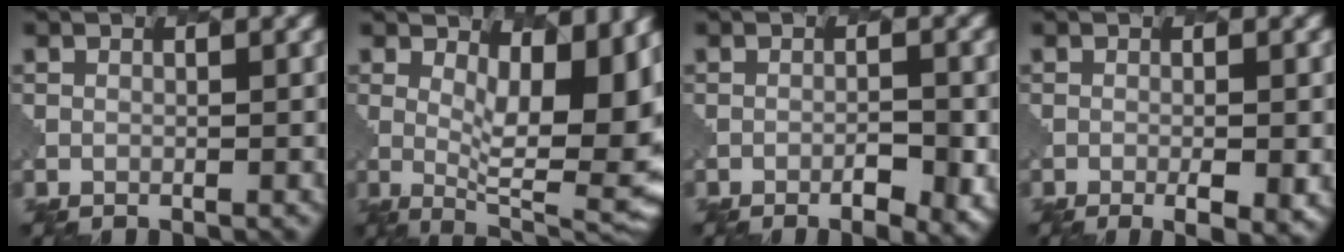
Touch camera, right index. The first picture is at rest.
{"total": 11.7, "force": [2.6, 4.9, 10.3], "torque": [-0.117, -0.012, 0.044]}
{"total": 3.5, "force": [-1.7, 1.0, 2.9], "torque": [-0.050, 0.003, -0.021]}
{"total": 3.6, "force": [-1.0, 0.9, 3.3], "torque": [-0.046, -0.009, -0.007]}